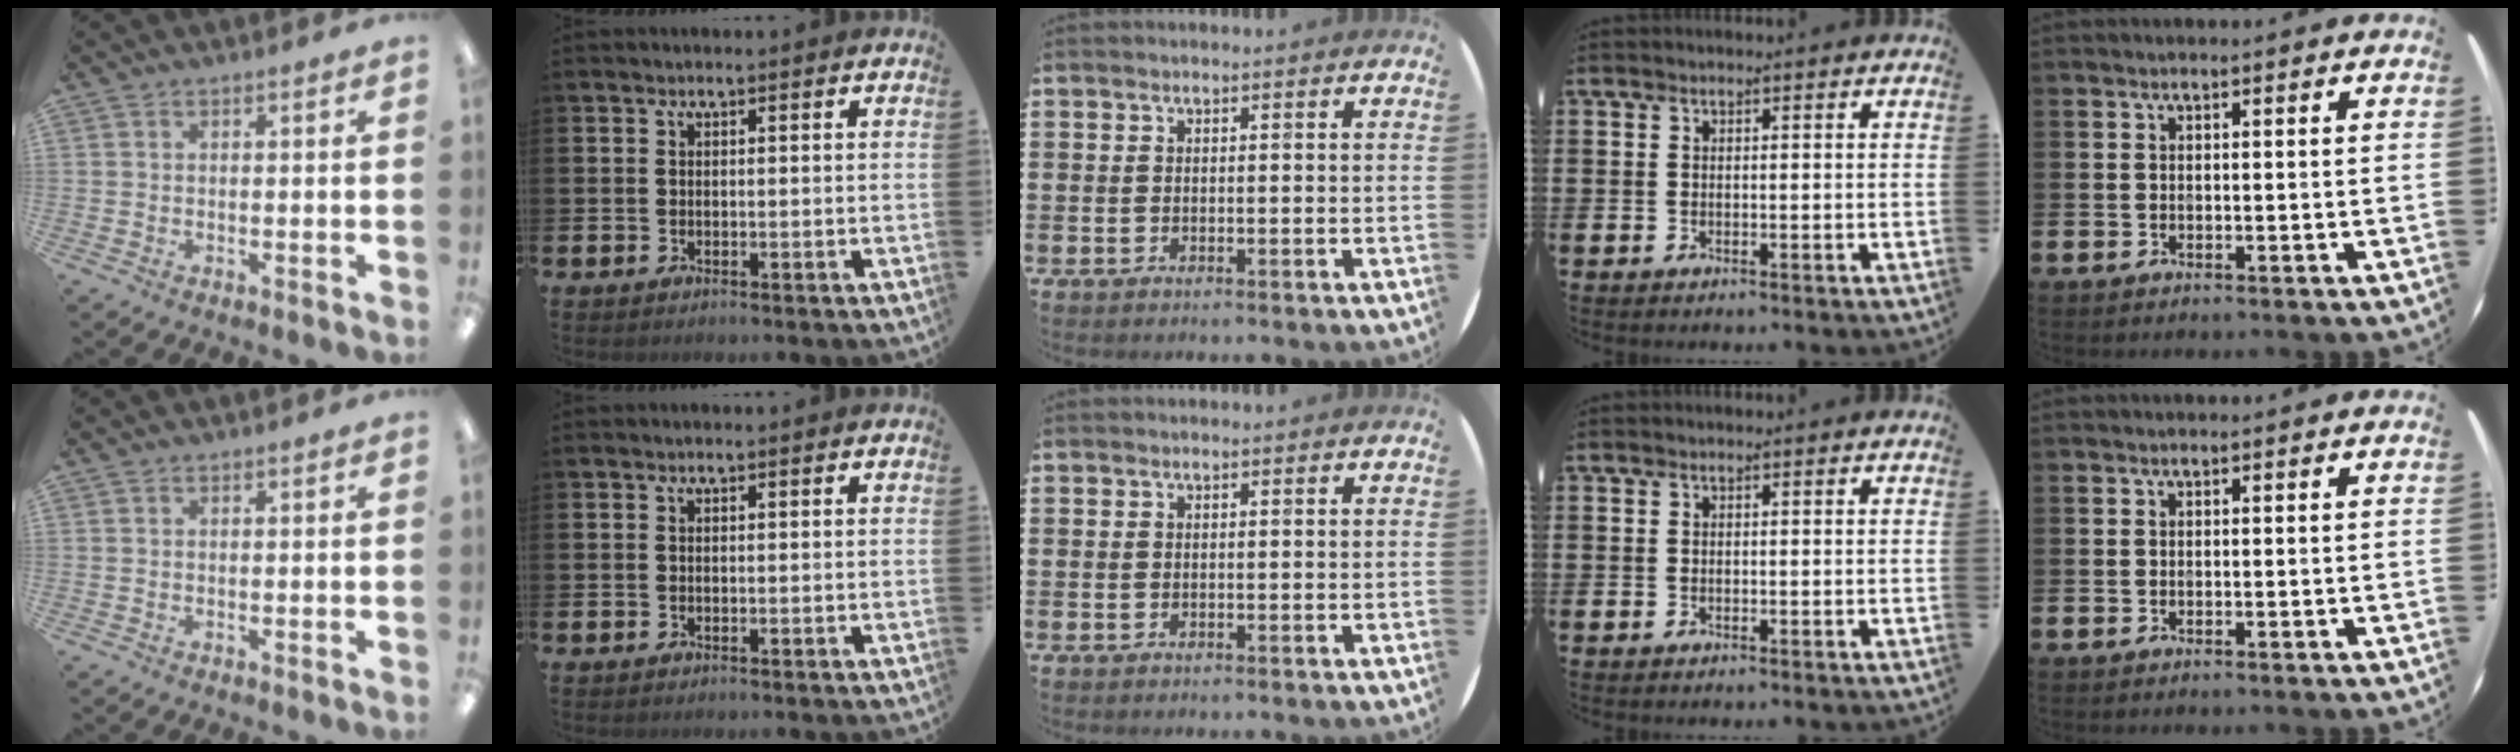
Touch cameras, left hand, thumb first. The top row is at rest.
{}